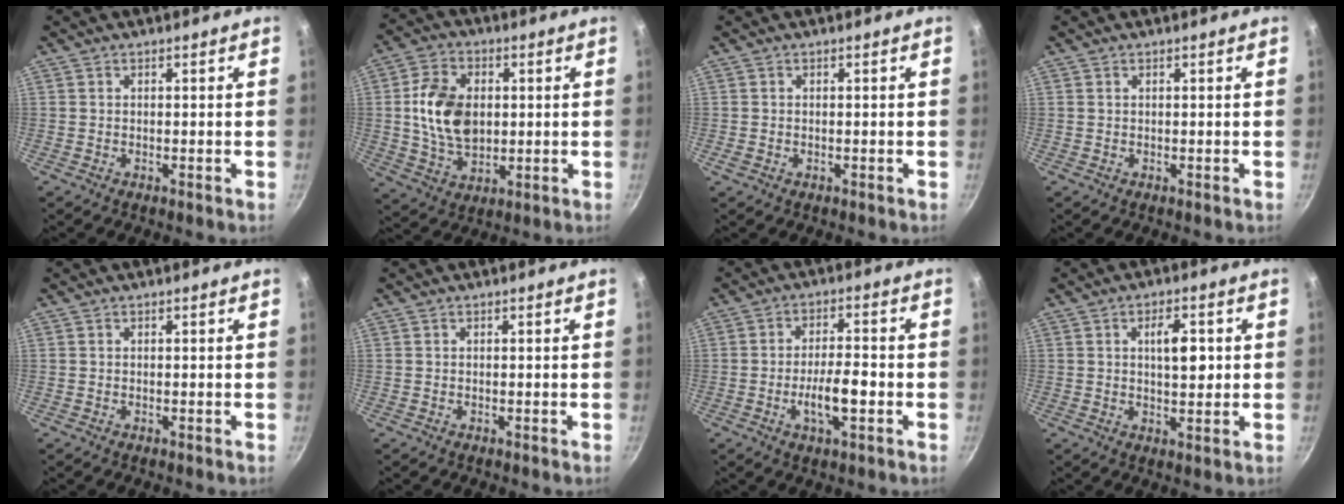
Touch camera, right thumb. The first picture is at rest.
{"total": 12.9, "force": [1.2, 8.8, 9.4], "torque": [-0.154, -0.001, 0.022]}
{"total": 0.9, "force": [-0.2, 0.7, 0.5], "torque": [-0.008, 0.000, -0.004]}
{"total": 0.0}
{"total": 0.0}
{"total": 0.0}
{"total": 7.7, "force": [-2.2, 2.6, 6.9], "torque": [-0.111, 0.019, -0.039]}
{"total": 6.5, "force": [1.0, 3.0, 5.7], "torque": [-0.076, -0.003, 0.011]}